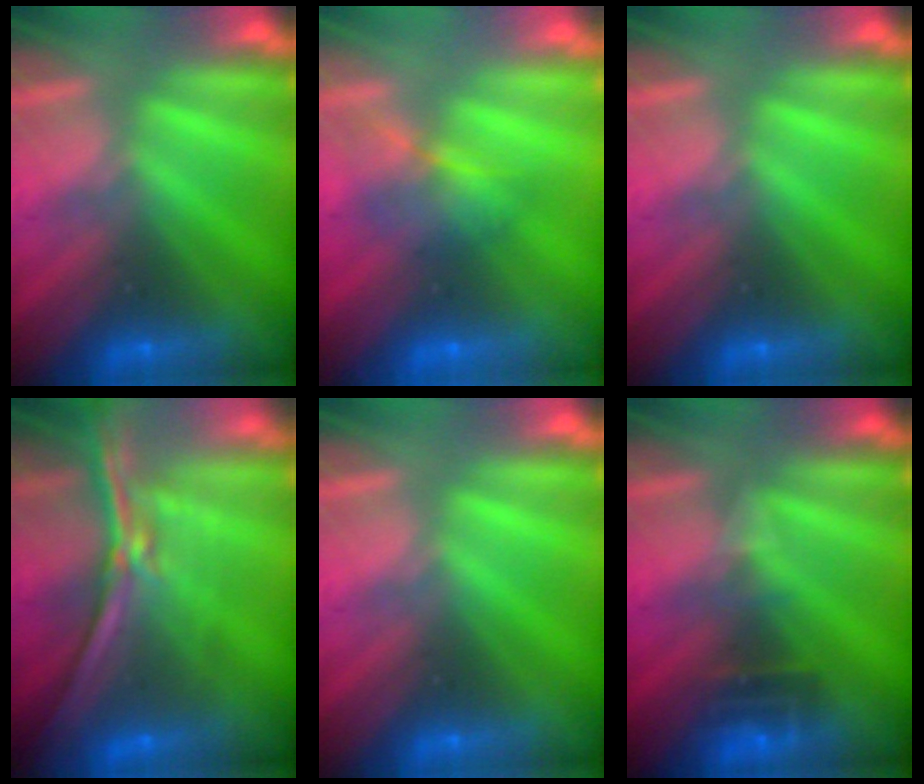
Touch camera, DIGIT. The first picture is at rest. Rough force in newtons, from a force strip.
{"total": 1.6}
{"total": 0.0}
{"total": 7.0}
{"total": 0.0}
{"total": 2.7}